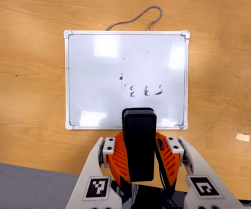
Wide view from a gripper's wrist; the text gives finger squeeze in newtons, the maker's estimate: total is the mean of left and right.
{"total": 7.2, "left": 6.3, "right": 8.1}